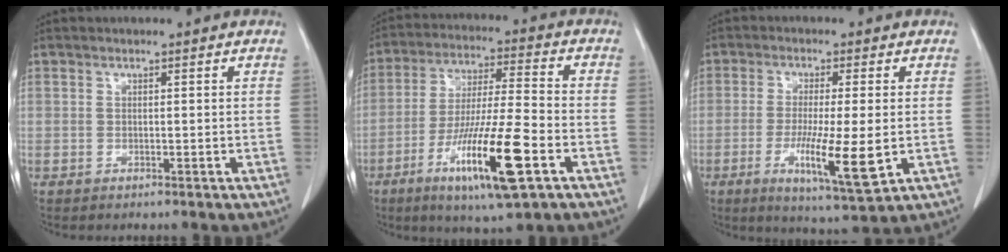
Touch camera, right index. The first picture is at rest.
{"total": 16.1, "force": [-6.9, 1.2, 14.5], "torque": [-0.272, -0.023, -0.117]}
{"total": 10.2, "force": [-2.5, 0.7, 9.9], "torque": [-0.170, -0.028, -0.041]}